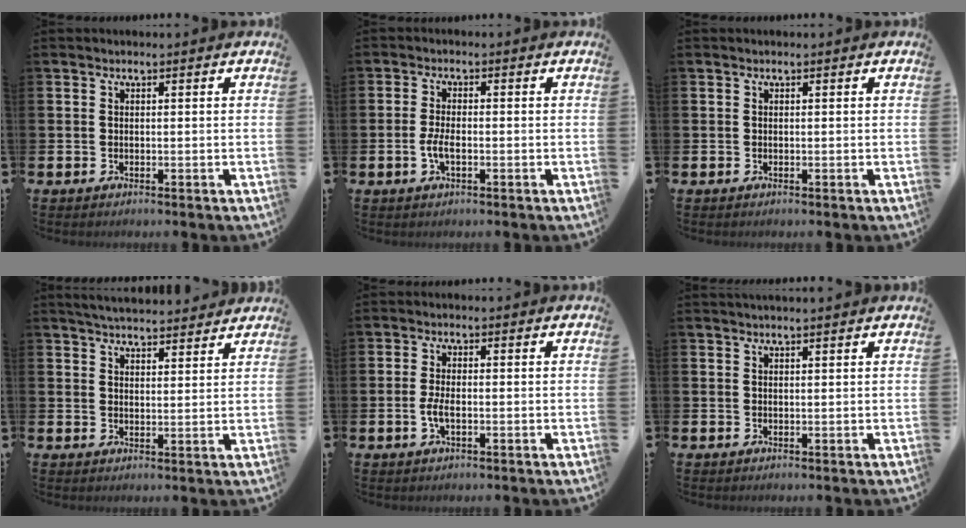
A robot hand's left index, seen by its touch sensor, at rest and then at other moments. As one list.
[{"total": 2.8, "force": [-0.8, 1.1, 2.5], "torque": [-0.042, 0.003, -0.015]}, {"total": 0.0}, {"total": 4.5, "force": [4.5, 0.4, 0.4], "torque": [-0.013, -0.026, 0.079]}, {"total": 2.6, "force": [-0.6, 1.0, 2.3], "torque": [-0.039, 0.001, -0.012]}, {"total": 1.1, "force": [1.0, -0.2, 0.2], "torque": [-0.002, 0.000, 0.019]}]